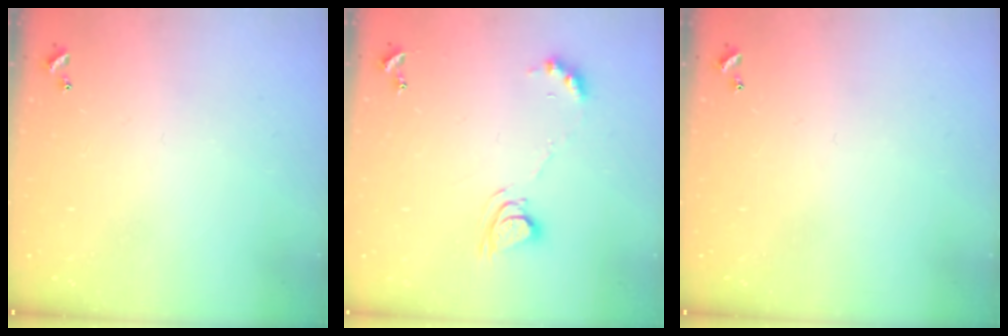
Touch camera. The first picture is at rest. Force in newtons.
{"total": 7.8, "press": 7.7, "slide": 0.9}
{"total": 0.0}